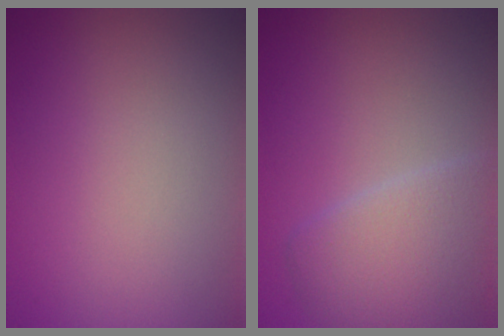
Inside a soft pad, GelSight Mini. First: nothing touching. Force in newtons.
{"total": 4.4, "press": 4.4, "slide": 0.2}